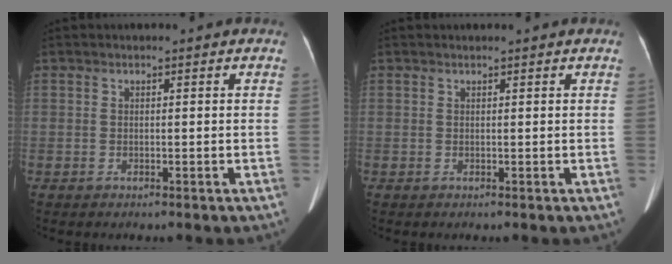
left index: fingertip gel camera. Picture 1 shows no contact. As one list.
[{"total": 0.8, "force": [0.8, -0.1, 0.3], "torque": [-0.006, 0.013, 0.016]}]